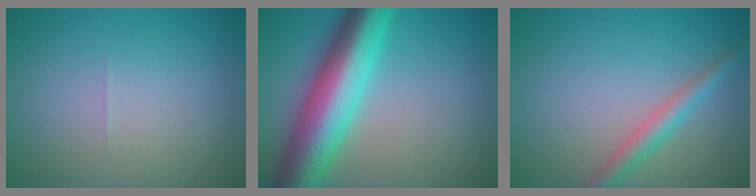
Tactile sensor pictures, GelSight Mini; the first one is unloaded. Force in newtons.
{"total": 10.5, "press": 10.5, "slide": 0.1}
{"total": 2.7, "press": 2.7, "slide": 0.1}